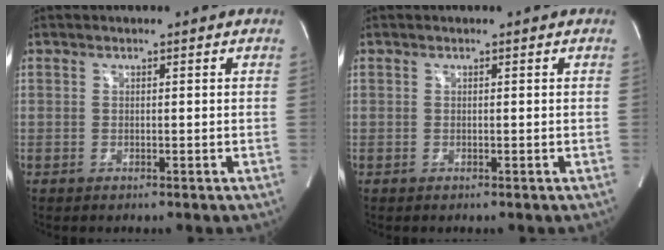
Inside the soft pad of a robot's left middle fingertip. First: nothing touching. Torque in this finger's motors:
{"motor_torque": [-0.06, 0.01, 0.01, 0.01]}